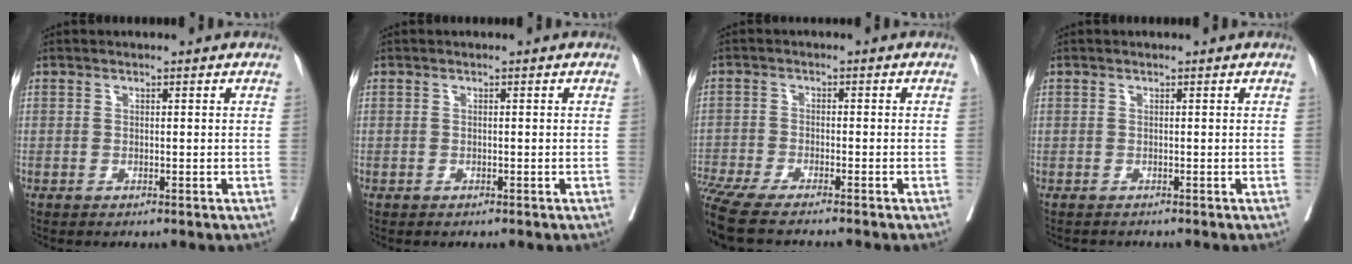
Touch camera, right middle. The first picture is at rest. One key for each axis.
{"total": 0.0}
{"total": 11.6, "fx": -9.8, "fy": 0.7, "fz": 6.2, "tx": -0.102, "ty": -0.016, "tz": -0.163}
{"total": 0.8, "fx": -0.5, "fy": 0.7, "fz": -0.1, "tx": -0.004, "ty": 0.005, "tz": -0.011}